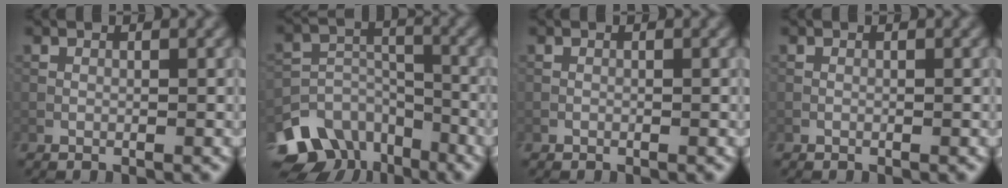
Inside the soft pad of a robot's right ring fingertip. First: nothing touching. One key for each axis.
{"total": 9.6, "fx": -6.7, "fy": 6.1, "fz": 3.0, "tx": -0.050, "ty": 0.002, "tz": -0.119}
{"total": 0.0}
{"total": 0.0}